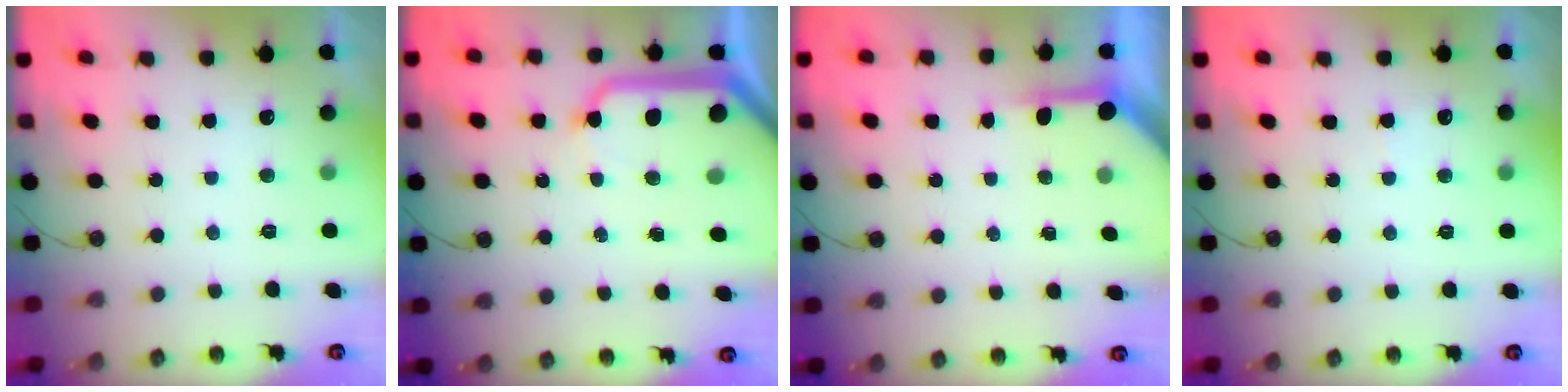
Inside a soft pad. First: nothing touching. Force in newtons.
{"total": 15.6, "press": 15.4, "slide": 2.2}
{"total": 4.0, "press": 3.9, "slide": 0.5}
{"total": 2.7, "press": 2.7, "slide": 0.3}